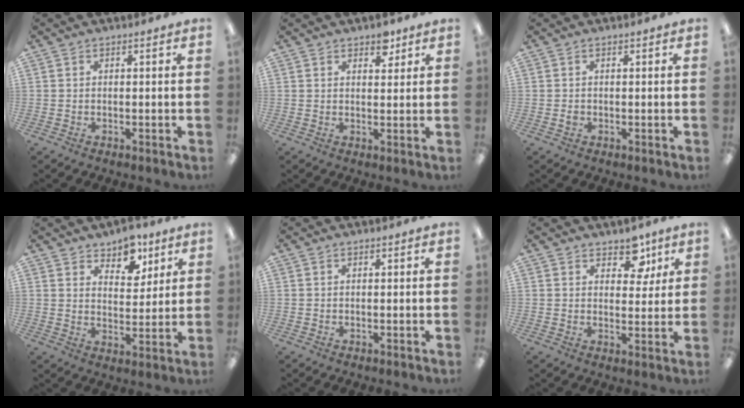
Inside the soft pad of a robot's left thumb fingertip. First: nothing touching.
{"total": 4.0, "force": [3.0, 2.1, 1.7], "torque": [-0.007, -0.015, 0.048]}
{"total": 1.2, "force": [-0.1, 0.9, 0.7], "torque": [-0.013, 0.003, -0.003]}
{"total": 8.3, "force": [6.5, 4.6, 2.5], "torque": [-0.019, -0.044, 0.112]}
{"total": 0.5, "force": [0.4, 0.2, 0.3], "torque": [-0.005, 0.002, 0.007]}
{"total": 7.8, "force": [5.1, 4.6, 3.8], "torque": [-0.026, -0.026, 0.083]}